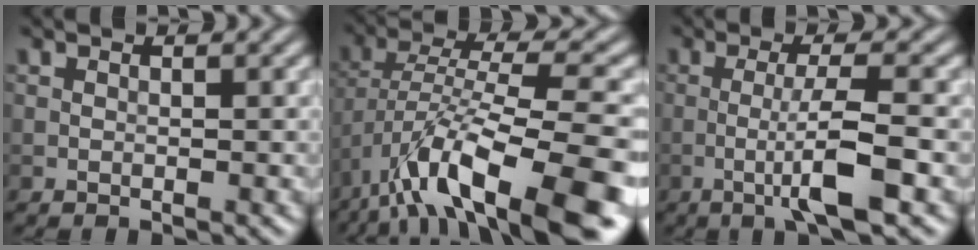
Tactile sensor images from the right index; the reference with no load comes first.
{"total": 12.3, "force": [-7.3, 3.4, 9.3], "torque": [-0.153, 0.017, -0.131]}
{"total": 5.0, "force": [-1.6, 0.3, 4.7], "torque": [-0.082, 0.007, -0.037]}